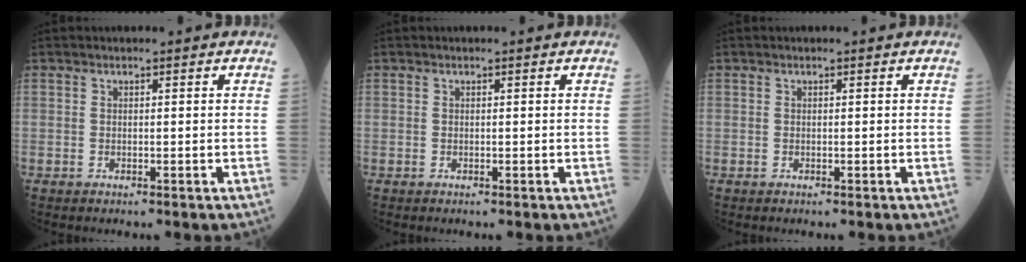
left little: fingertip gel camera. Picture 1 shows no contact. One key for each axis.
{"total": 0.0}
{"total": 0.0}